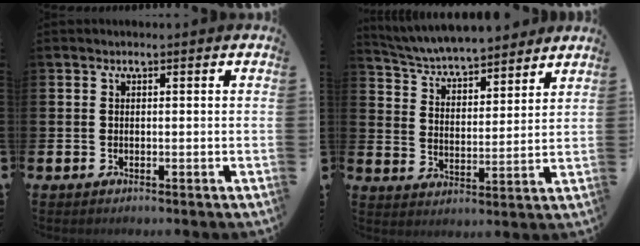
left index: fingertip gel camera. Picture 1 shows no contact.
{"total": 5.5, "force": [5.4, 0.8, 1.0], "torque": [-0.047, -0.043, 0.091]}